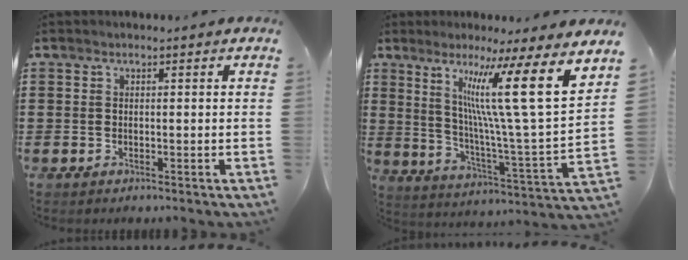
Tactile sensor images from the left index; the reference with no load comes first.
{"total": 16.1, "force": [7.9, 0.9, 14.0], "torque": [-0.251, -0.050, 0.115]}